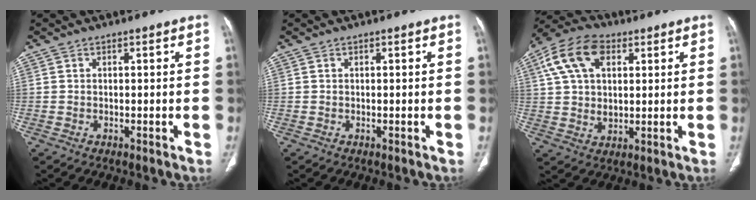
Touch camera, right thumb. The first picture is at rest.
{"total": 0.0}
{"total": 13.2, "force": [4.8, 8.2, 9.2], "torque": [-0.167, 0.005, 0.086]}